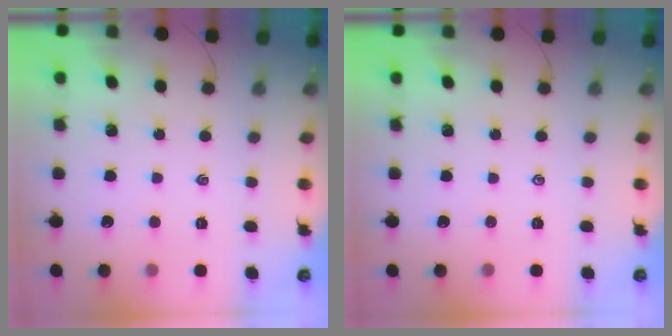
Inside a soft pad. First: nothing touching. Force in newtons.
{"total": 0.0}